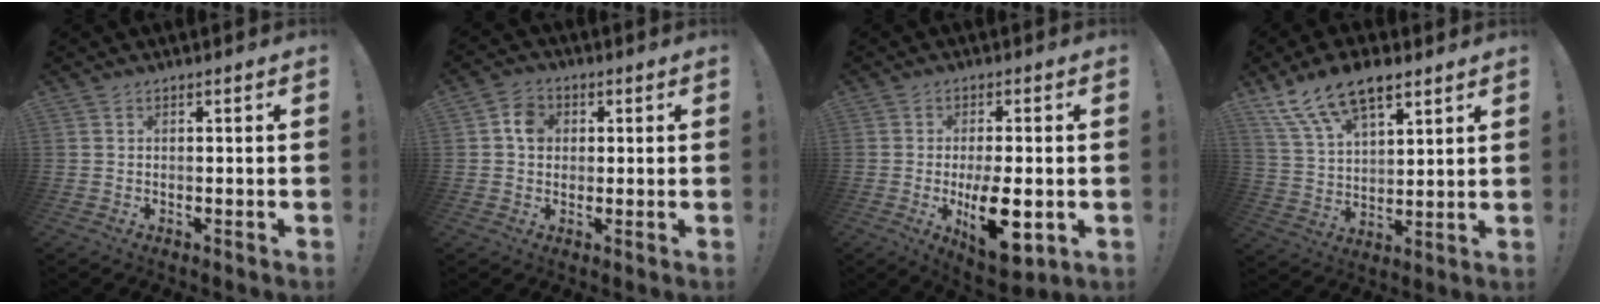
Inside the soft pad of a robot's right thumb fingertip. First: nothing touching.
{"total": 5.6, "force": [0.8, 4.8, 2.7], "torque": [-0.026, 0.002, 0.012]}
{"total": 13.8, "force": [-3.0, 5.5, 12.3], "torque": [-0.196, -0.009, -0.041]}
{"total": 14.1, "force": [9.7, 6.4, 7.9], "torque": [-0.145, -0.052, 0.179]}